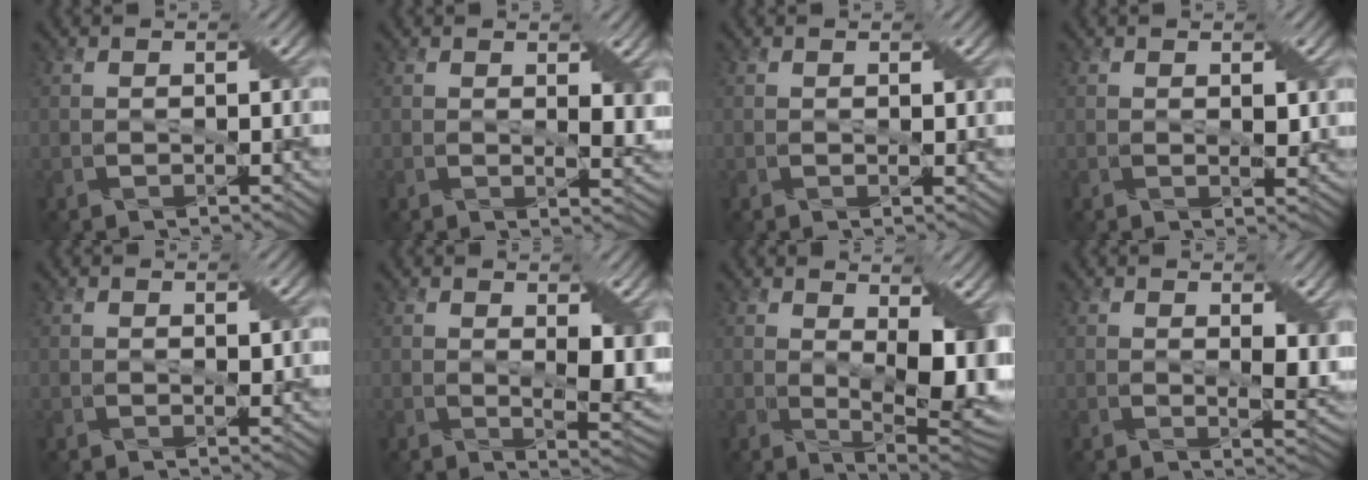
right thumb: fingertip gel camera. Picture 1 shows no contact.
{"total": 3.5, "force": [1.1, 1.3, 3.1], "torque": [-0.050, -0.004, 0.021]}
{"total": 0.7, "force": [0.4, 0.3, 0.5], "torque": [-0.007, 0.000, 0.006]}
{"total": 1.6, "force": [0.5, 0.8, 1.4], "torque": [-0.025, -0.003, 0.012]}
{"total": 1.0, "force": [0.5, 0.4, 0.8], "torque": [-0.013, -0.001, 0.010]}
{"total": 5.8, "force": [1.2, 2.5, 5.1], "torque": [-0.086, -0.012, 0.027]}
{"total": 11.9, "force": [1.7, 5.1, 10.7], "torque": [-0.156, 0.001, 0.046]}
{"total": 4.2, "force": [1.0, 1.7, 3.6], "torque": [-0.063, -0.009, 0.023]}